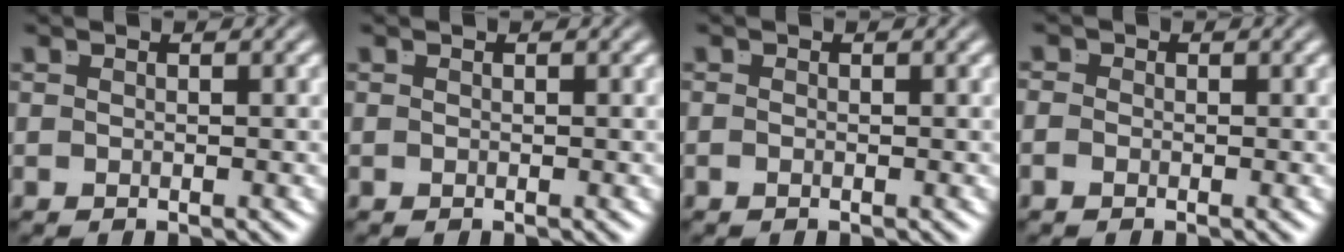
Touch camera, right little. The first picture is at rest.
{"total": 0.0}
{"total": 0.5, "force": [-0.4, -0.2, 0.3], "torque": [-0.001, -0.001, -0.008]}
{"total": 0.8, "force": [-0.6, 0.4, 0.3], "torque": [-0.009, -0.006, -0.012]}